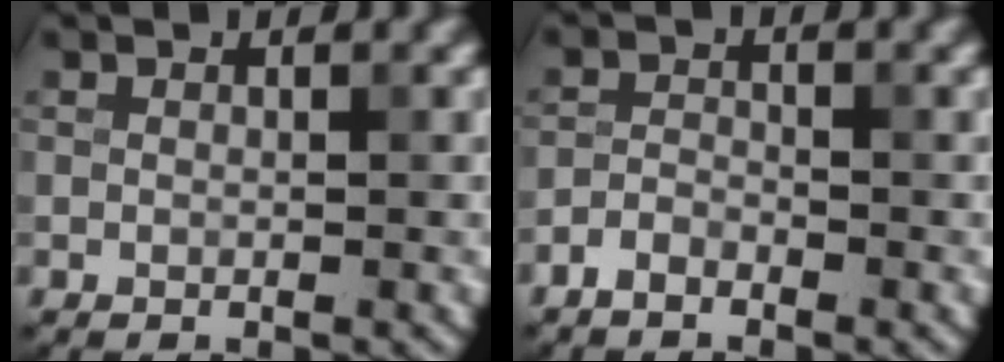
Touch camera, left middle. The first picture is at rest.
{"total": 1.6, "force": [-1.3, 0.7, 0.7], "torque": [-0.012, 0.004, -0.031]}